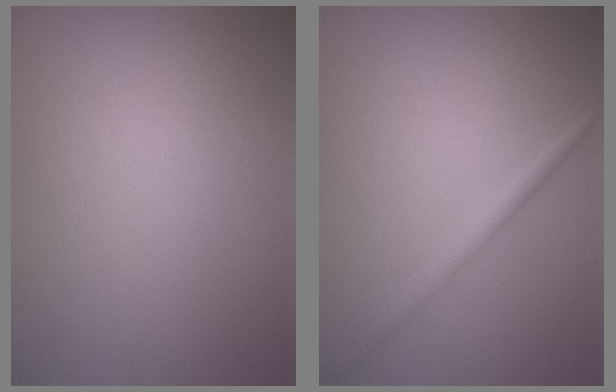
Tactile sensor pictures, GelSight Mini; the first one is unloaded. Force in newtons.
{"total": 1.4, "press": 1.4, "slide": 0.1}